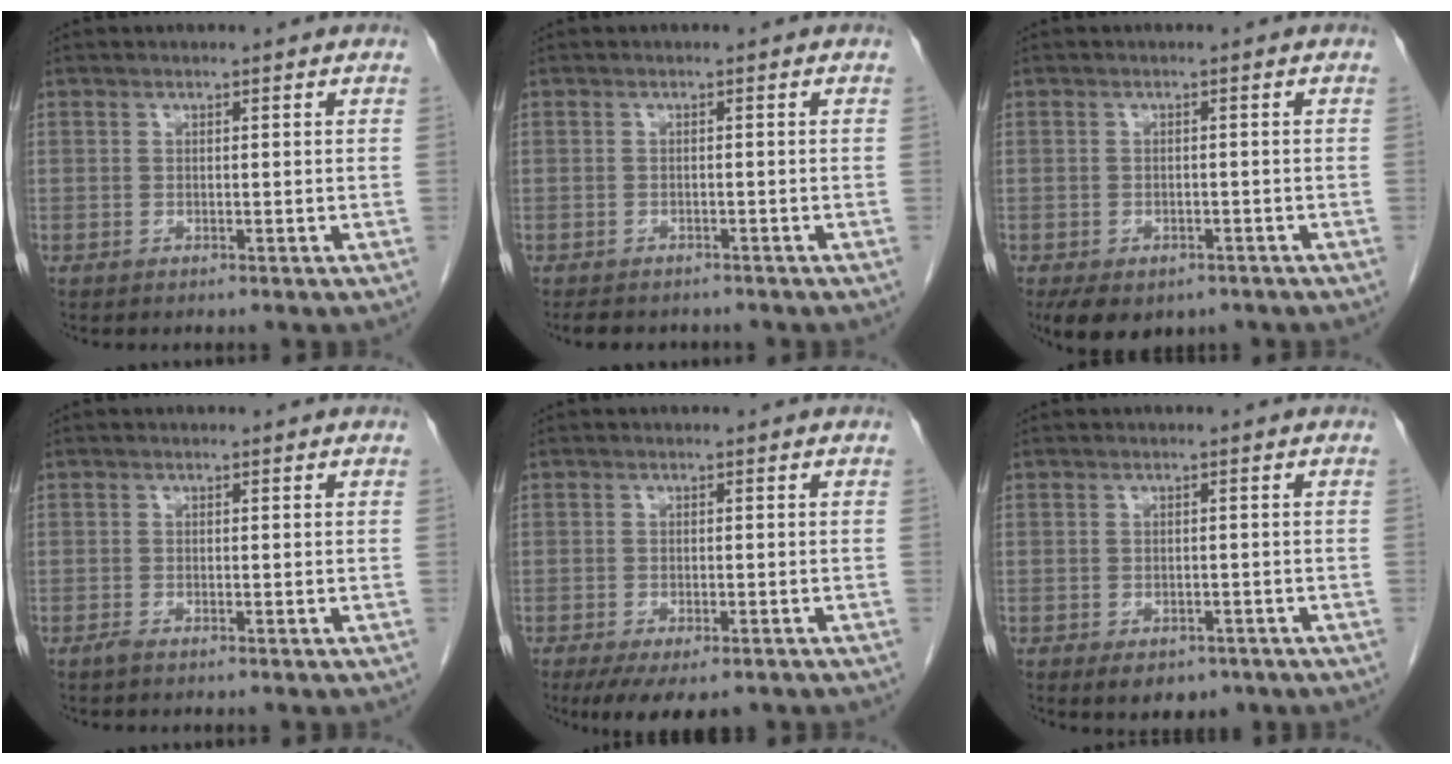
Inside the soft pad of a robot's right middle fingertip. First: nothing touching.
{"total": 5.3, "force": [-4.6, 2.1, 1.6], "torque": [-0.023, -0.003, -0.058]}
{"total": 8.0, "force": [-5.4, 4.5, 3.8], "torque": [-0.059, -0.002, -0.074]}
{"total": 0.6, "force": [-0.5, 0.0, 0.4], "torque": [-0.010, -0.001, -0.010]}
{"total": 7.4, "force": [-5.2, 2.8, 4.4], "torque": [-0.062, -0.010, -0.079]}
{"total": 4.9, "force": [-3.2, 2.8, 2.4], "torque": [-0.023, -0.001, -0.037]}